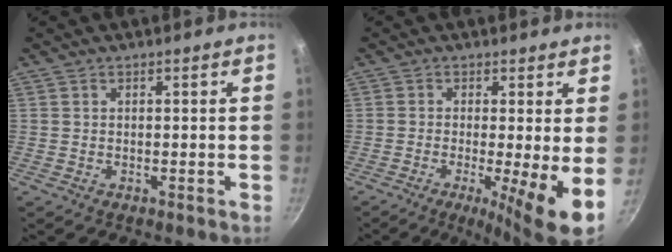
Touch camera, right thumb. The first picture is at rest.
{"total": 8.5, "force": [-1.3, 1.1, 8.4], "torque": [-0.126, -0.012, -0.022]}